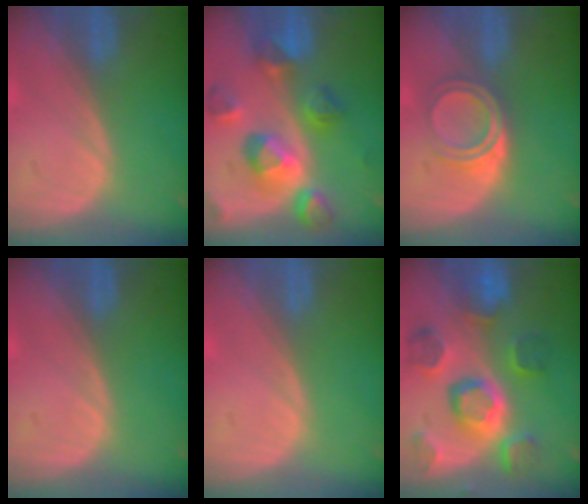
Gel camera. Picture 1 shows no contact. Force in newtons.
{"total": 10.4, "press": 9.3, "slide": 4.6}
{"total": 5.1, "press": 4.3, "slide": 2.7}
{"total": 0.0}
{"total": 0.0}
{"total": 11.4, "press": 10.1, "slide": 5.3}